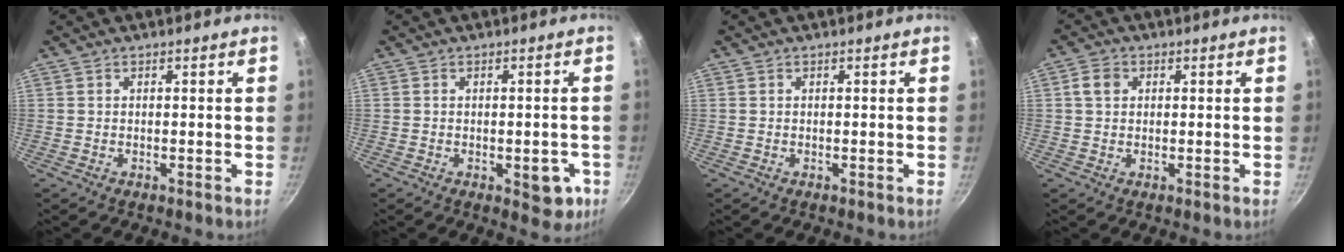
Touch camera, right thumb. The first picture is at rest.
{"total": 5.8, "force": [-1.9, 3.0, 4.6], "torque": [-0.029, 0.007, -0.019]}
{"total": 0.0}
{"total": 3.4, "force": [0.9, 2.7, 1.8], "torque": [-0.022, 0.005, 0.014]}